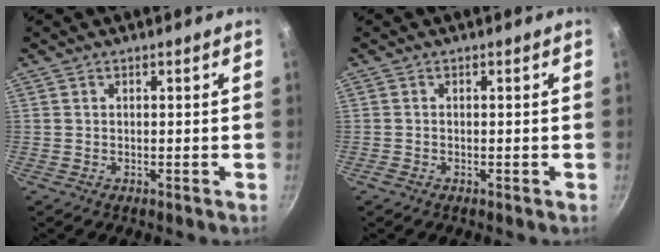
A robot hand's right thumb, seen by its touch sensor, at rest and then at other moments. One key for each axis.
{"total": 0.0}